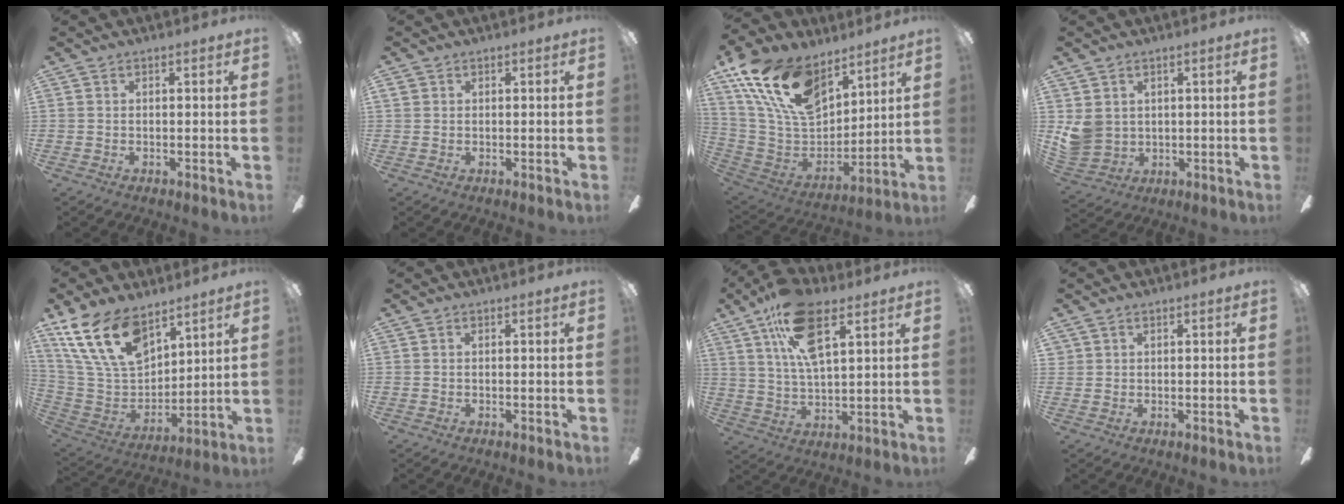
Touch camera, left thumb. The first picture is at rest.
{"total": 1.1, "force": [0.4, 0.9, 0.3], "torque": [-0.007, 0.003, 0.008]}
{"total": 22.2, "force": [12.9, 12.6, 12.9], "torque": [-0.266, -0.053, 0.239]}
{"total": 5.9, "force": [1.8, 5.3, 1.9], "torque": [-0.040, 0.001, 0.038]}
{"total": 19.2, "force": [12.1, 10.3, 10.7], "torque": [-0.234, -0.052, 0.226]}
{"total": 0.0}
{"total": 15.5, "force": [9.0, 6.2, 11.0], "torque": [-0.203, -0.017, 0.158]}
{"total": 1.0, "force": [0.6, 0.8, -0.1], "torque": [0.001, 0.002, 0.011]}